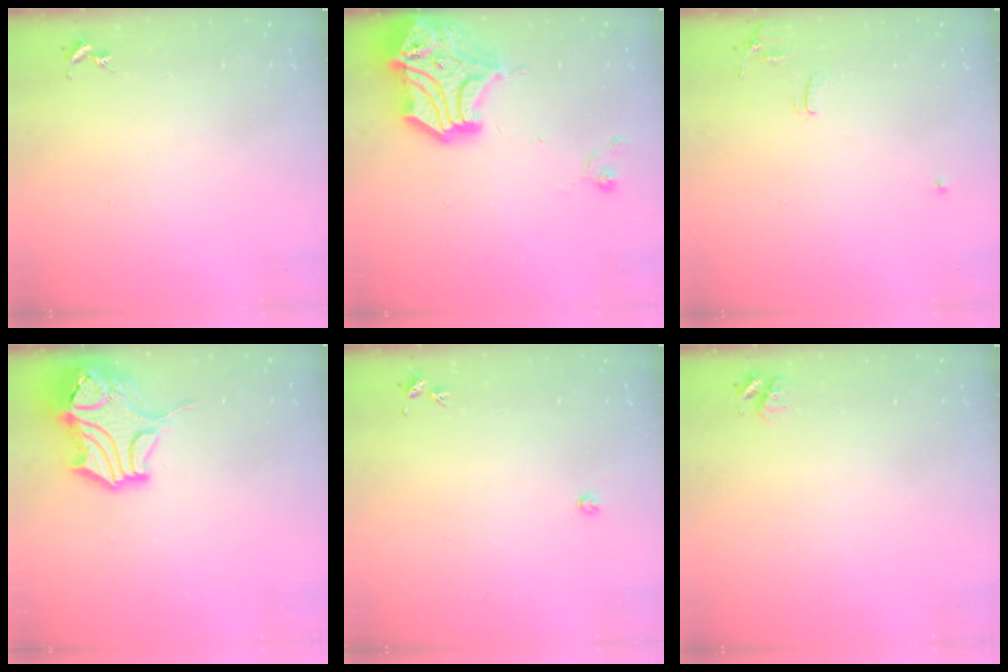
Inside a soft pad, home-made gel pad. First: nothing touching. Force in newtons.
{"total": 21.9, "press": 21.7, "slide": 2.9}
{"total": 6.4, "press": 6.3, "slide": 0.8}
{"total": 15.2, "press": 15.0, "slide": 2.4}
{"total": 2.4, "press": 2.4, "slide": 0.3}
{"total": 4.7, "press": 4.7, "slide": 0.7}